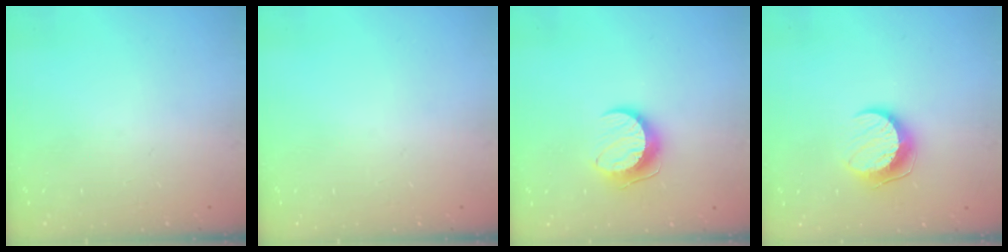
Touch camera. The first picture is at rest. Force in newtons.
{"total": 0.0}
{"total": 9.4, "press": 9.4, "slide": 0.7}
{"total": 9.7, "press": 9.7, "slide": 0.7}